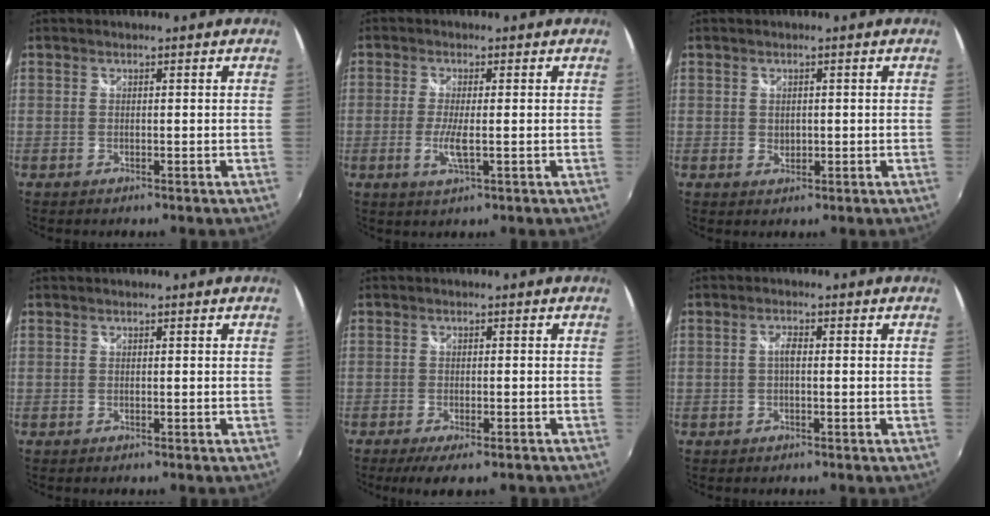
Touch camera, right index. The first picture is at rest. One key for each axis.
{"total": 4.5, "fx": -0.9, "fy": 0.6, "fz": 4.3, "tx": -0.091, "ty": -0.009, "tz": -0.019}
{"total": 1.8, "fx": 0.1, "fy": 1.5, "fz": 1.0, "tx": -0.015, "ty": 0.000, "tz": 0.002}
{"total": 0.0}
{"total": 7.3, "fx": -5.5, "fy": 1.9, "fz": 4.5, "tx": -0.098, "ty": -0.029, "tz": -0.083}
{"total": 1.5, "fx": -0.2, "fy": 0.5, "fz": 1.4, "tx": -0.028, "ty": 0.005, "tz": -0.005}